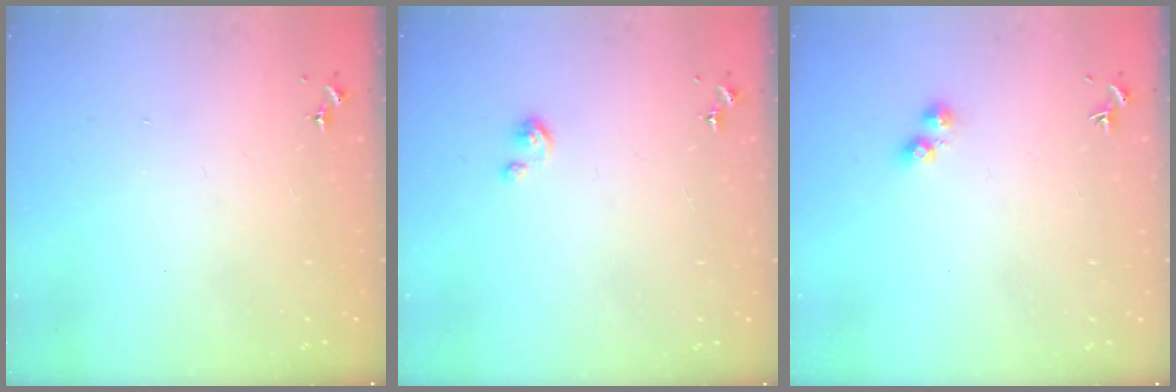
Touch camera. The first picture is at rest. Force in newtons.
{"total": 2.7, "press": 2.7, "slide": 0.3}
{"total": 2.8, "press": 2.8, "slide": 0.5}